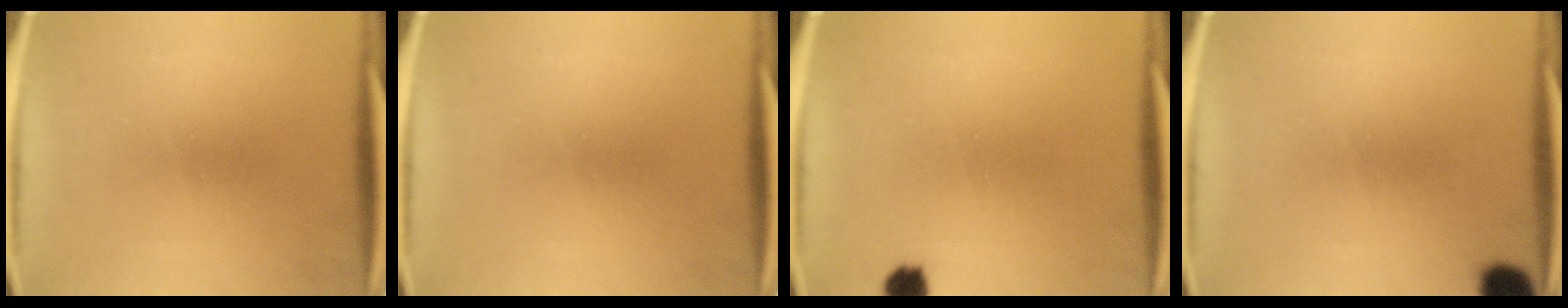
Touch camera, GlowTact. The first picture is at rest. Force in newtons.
{"total": 0.0}
{"total": 2.7}
{"total": 5.5}